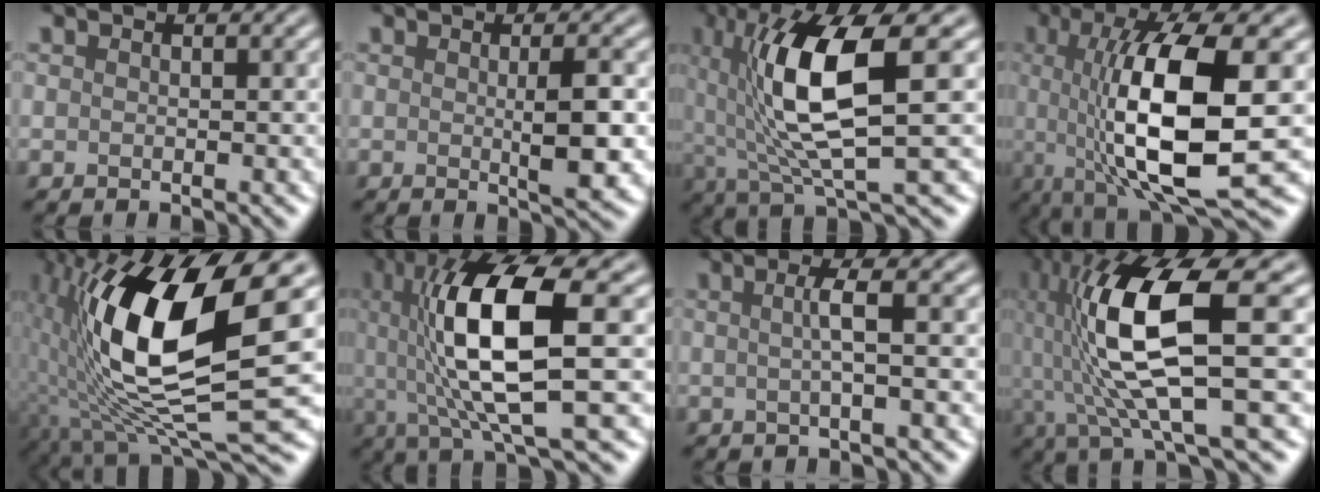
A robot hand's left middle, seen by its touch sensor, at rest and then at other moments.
{"total": 3.7, "force": [-0.1, 0.7, 3.7], "torque": [-0.053, -0.002, 0.000]}
{"total": 9.6, "force": [1.4, 2.4, 9.2], "torque": [-0.164, -0.003, 0.031]}
{"total": 11.7, "force": [-0.4, 3.3, 11.3], "torque": [-0.182, -0.008, -0.007]}
{"total": 13.2, "force": [1.2, 4.0, 12.6], "torque": [-0.225, -0.011, 0.019]}
{"total": 11.7, "force": [0.9, 3.2, 11.3], "torque": [-0.204, 0.005, 0.022]}
{"total": 2.6, "force": [0.0, 0.5, 2.5], "torque": [-0.043, 0.001, -0.005]}
{"total": 11.7, "force": [0.3, 2.9, 11.3], "torque": [-0.225, 0.004, 0.014]}